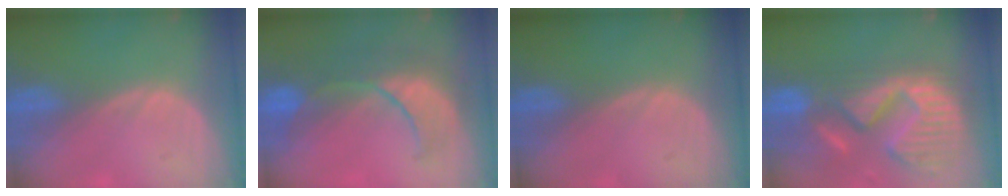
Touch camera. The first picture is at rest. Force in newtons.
{"total": 9.3, "press": 8.9, "slide": 2.9}
{"total": 0.0}
{"total": 14.7, "press": 12.3, "slide": 8.1}